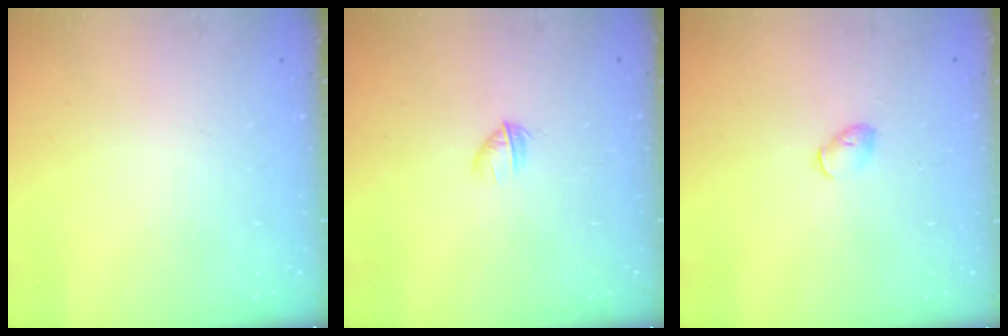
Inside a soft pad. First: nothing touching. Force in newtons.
{"total": 2.8, "press": 2.6, "slide": 0.9}
{"total": 3.3, "press": 3.2, "slide": 0.7}